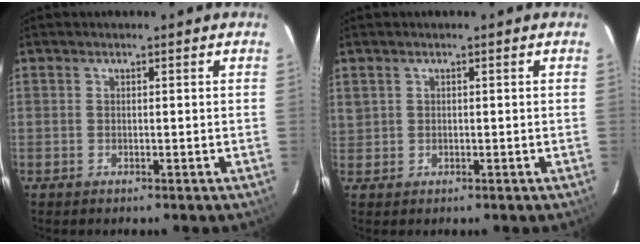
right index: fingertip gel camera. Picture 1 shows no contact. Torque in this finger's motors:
{"motor_torque": [0.55, 0.42, 0.02, 0.02]}